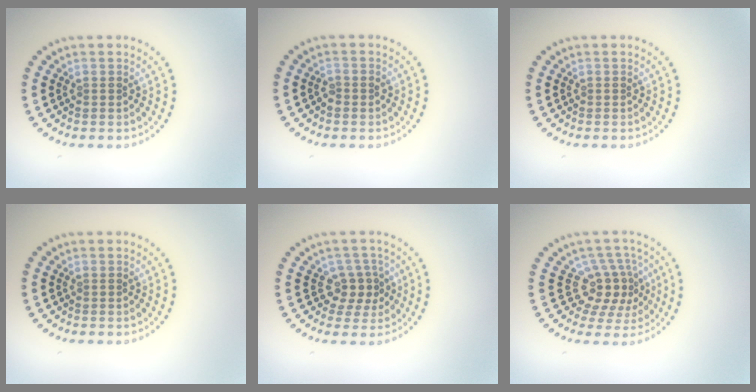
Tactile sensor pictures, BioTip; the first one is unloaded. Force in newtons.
{"total": 0.8, "press": 0.8, "slide": 0.1}
{"total": 0.0}
{"total": 0.0}
{"total": 2.5, "press": 2.0, "slide": 1.5}
{"total": 3.6, "press": 2.6, "slide": 2.5}